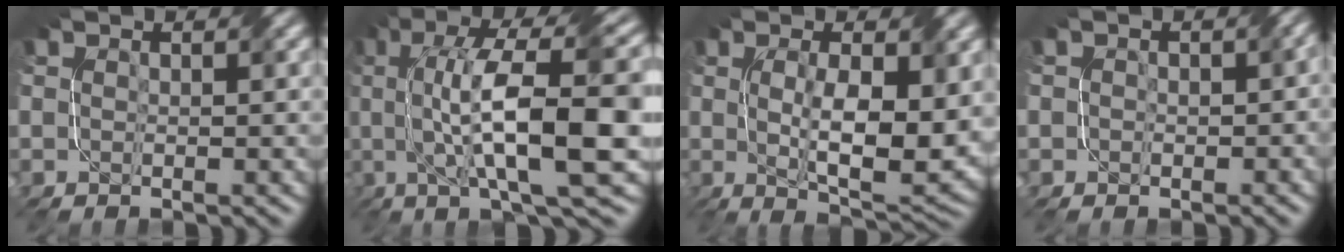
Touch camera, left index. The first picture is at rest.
{"total": 13.7, "force": [1.0, 3.3, 13.3], "torque": [-0.214, 0.013, 0.023]}
{"total": 8.1, "force": [0.1, 2.8, 7.7], "torque": [-0.131, -0.010, 0.011]}
{"total": 2.3, "force": [0.1, 1.9, 1.4], "torque": [-0.003, 0.000, -0.002]}